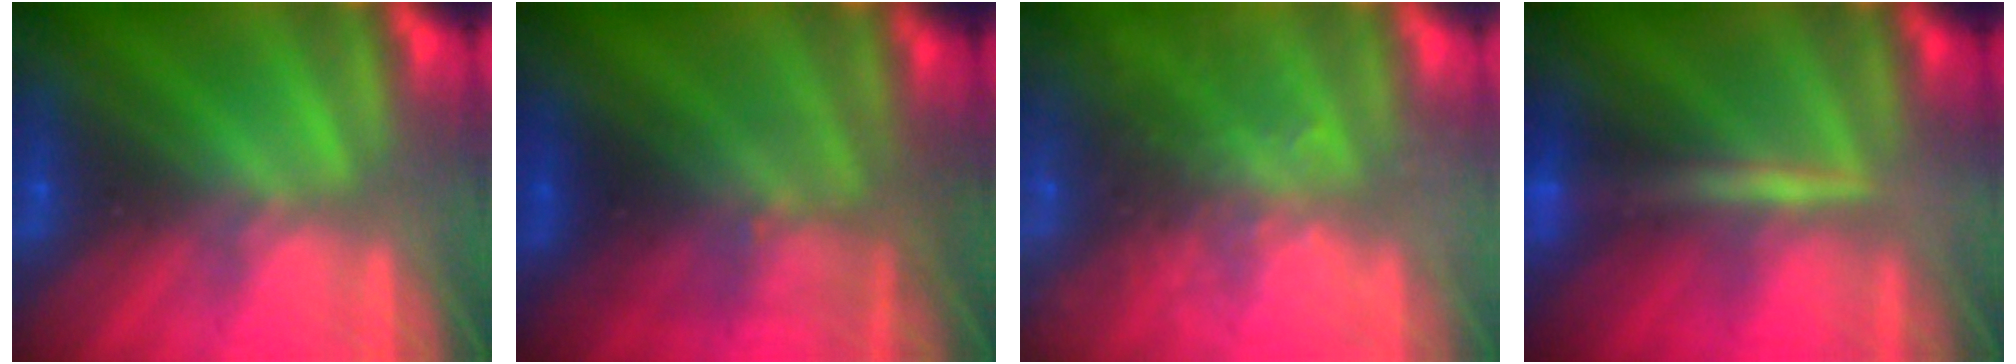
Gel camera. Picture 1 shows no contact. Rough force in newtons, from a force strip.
{"total": 2.8}
{"total": 6.4}
{"total": 2.4}